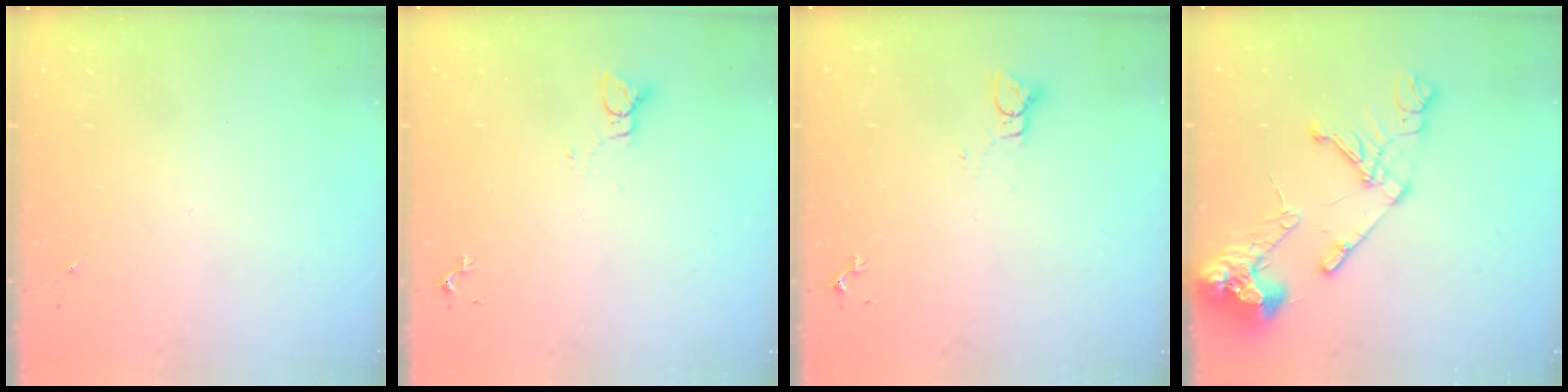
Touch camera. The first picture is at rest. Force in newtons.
{"total": 2.8, "press": 2.8, "slide": 0.1}
{"total": 2.8, "press": 2.8, "slide": 0.1}
{"total": 14.1, "press": 14.0, "slide": 1.9}